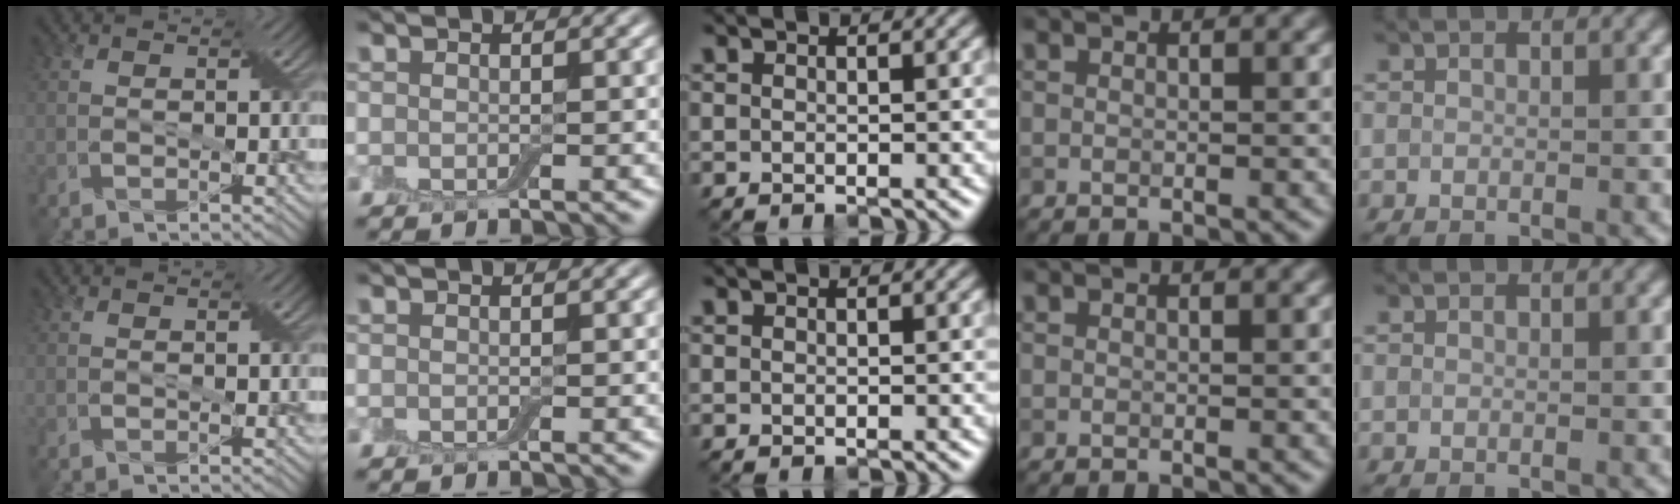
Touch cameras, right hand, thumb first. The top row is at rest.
{}